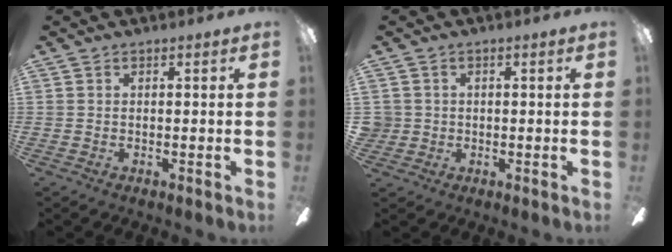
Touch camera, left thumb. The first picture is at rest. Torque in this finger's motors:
{"motor_torque": [-0.29, 0.09, -0.31, 0.16, 0.01]}